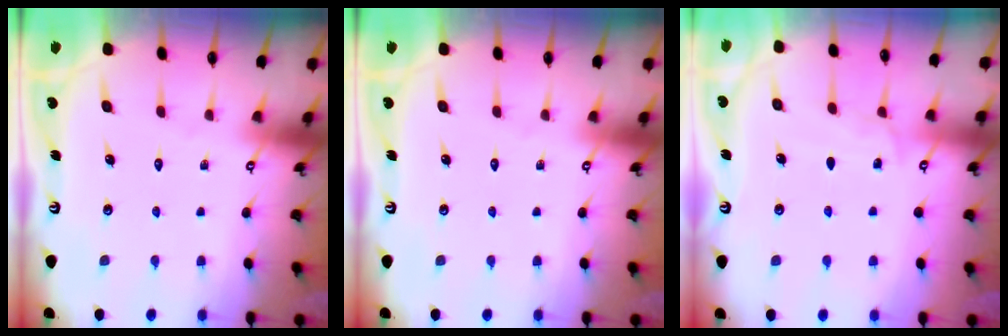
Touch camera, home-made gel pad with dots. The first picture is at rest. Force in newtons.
{"total": 0.0}
{"total": 5.8, "press": 5.8, "slide": 0.5}